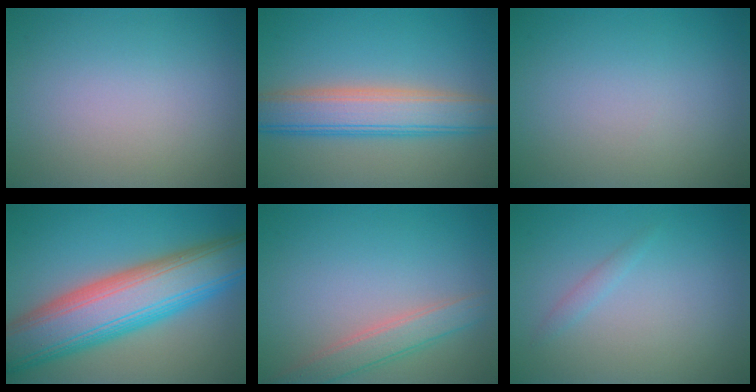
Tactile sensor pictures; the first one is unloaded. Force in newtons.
{"total": 6.3, "press": 6.3, "slide": 0.2}
{"total": 0.0}
{"total": 11.7, "press": 11.6, "slide": 0.3}
{"total": 2.9, "press": 2.9, "slide": 0.2}
{"total": 0.9, "press": 0.9, "slide": 0.1}